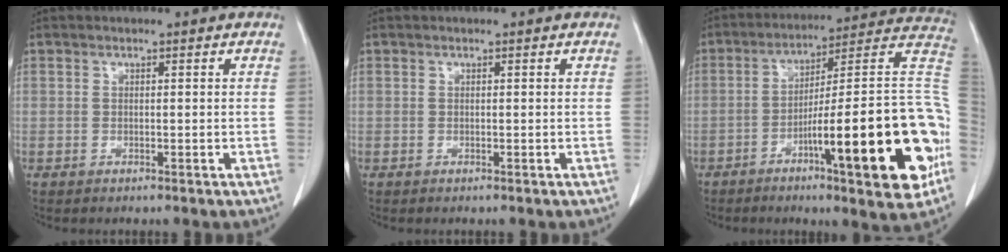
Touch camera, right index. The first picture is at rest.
{"total": 0.0}
{"total": 24.9, "force": [-8.0, 2.3, 23.4], "torque": [-0.255, 0.014, -0.114]}